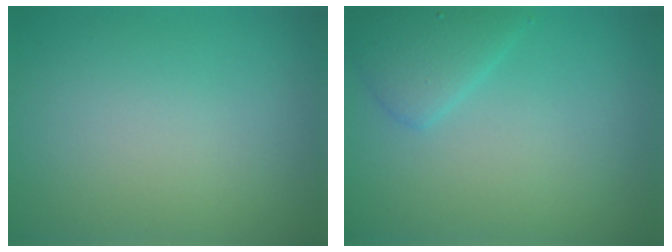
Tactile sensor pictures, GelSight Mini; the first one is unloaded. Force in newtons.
{"total": 2.6, "press": 2.6, "slide": 0.2}